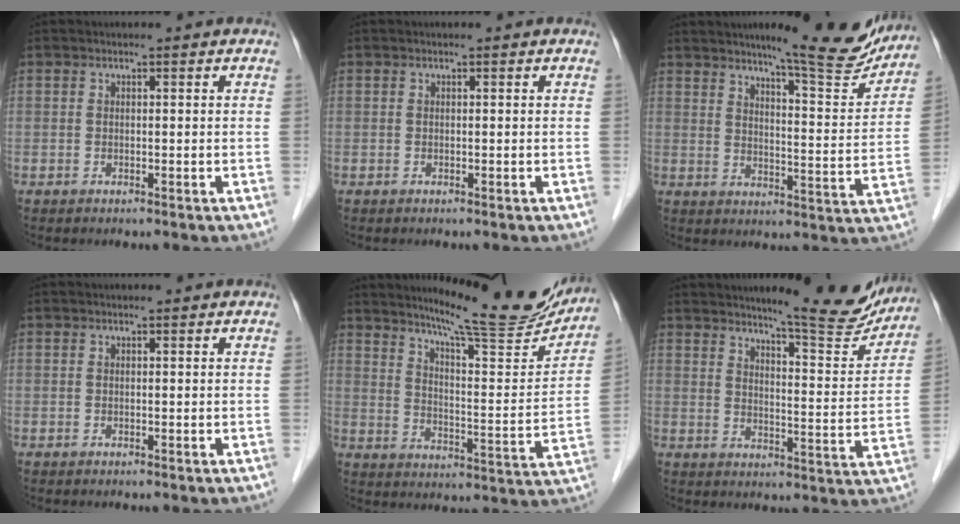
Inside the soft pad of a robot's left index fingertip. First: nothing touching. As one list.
[{"total": 0.0}, {"total": 14.3, "force": [12.7, 1.0, 6.6], "torque": [-0.082, -0.034, 0.158]}, {"total": 0.0}, {"total": 19.1, "force": [17.1, 1.1, 8.3], "torque": [-0.126, -0.055, 0.229]}, {"total": 13.9, "force": [12.9, 0.8, 5.0], "torque": [-0.064, -0.050, 0.158]}]